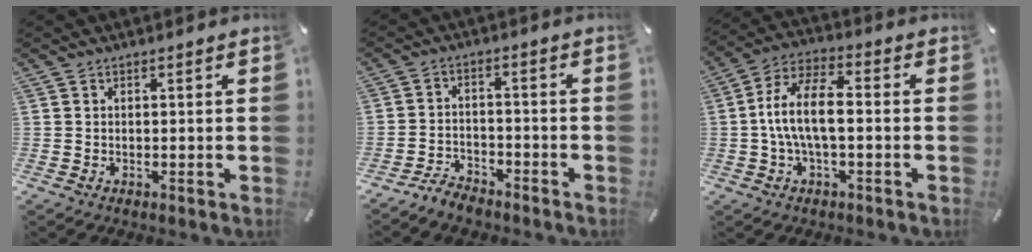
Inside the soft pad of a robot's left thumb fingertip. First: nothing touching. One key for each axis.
{"total": 4.8, "fx": -4.4, "fy": 1.7, "fz": 0.9, "tx": -0.025, "ty": 0.024, "tz": -0.087}
{"total": 10.7, "fx": -1.3, "fy": 4.7, "fz": 9.5, "tx": -0.194, "ty": 0.008, "tz": -0.025}